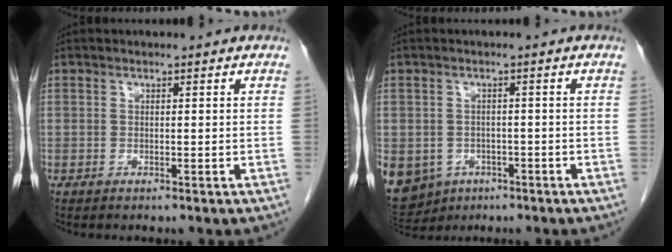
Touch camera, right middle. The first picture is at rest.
{"total": 14.8, "force": [-6.7, 12.2, 5.2], "torque": [-0.165, -0.002, -0.081]}